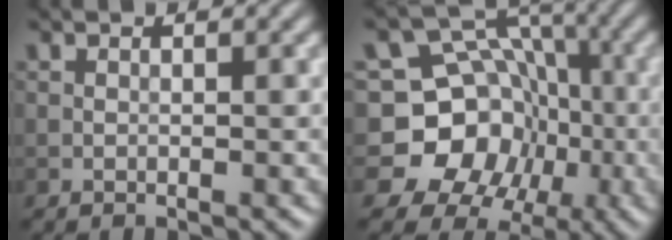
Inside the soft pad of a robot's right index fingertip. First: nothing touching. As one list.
[{"total": 12.5, "force": [-2.7, 11.6, 3.9], "torque": [-0.078, 0.009, -0.067]}]